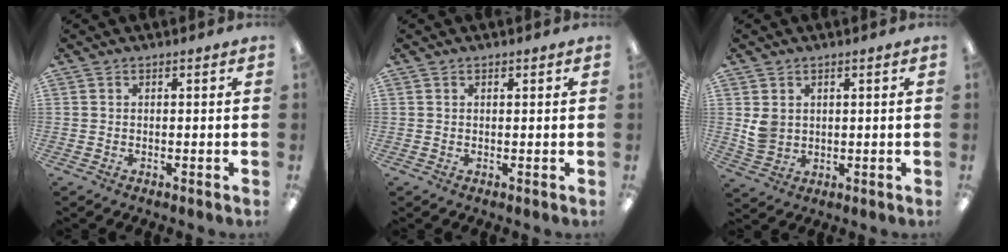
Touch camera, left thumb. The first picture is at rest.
{"total": 0.5, "force": [0.4, 0.2, 0.2], "torque": [0.003, -0.003, 0.007]}
{"total": 4.0, "force": [1.4, 3.4, 1.6], "torque": [-0.028, 0.001, 0.029]}